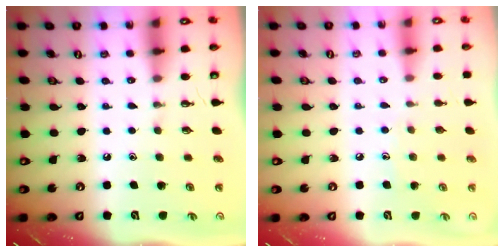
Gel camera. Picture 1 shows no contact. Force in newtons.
{"total": 4.5, "press": 4.5, "slide": 0.5}